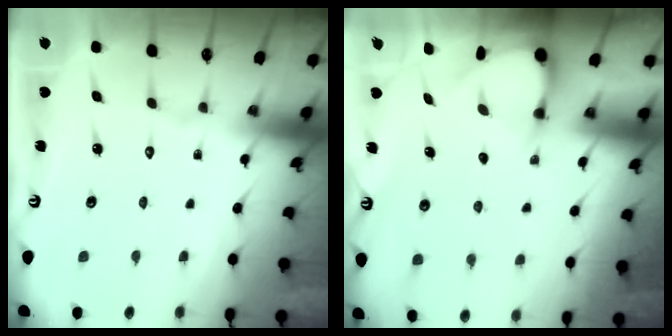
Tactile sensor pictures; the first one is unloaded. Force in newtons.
{"total": 3.3, "press": 3.3, "slide": 0.3}